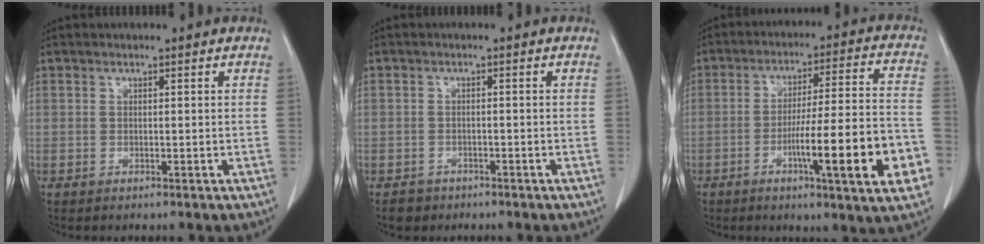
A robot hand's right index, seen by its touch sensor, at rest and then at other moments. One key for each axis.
{"total": 2.2, "fx": -1.5, "fy": 1.6, "fz": 0.0, "tx": -0.008, "ty": 0.006, "tz": -0.023}
{"total": 16.9, "fx": -5.8, "fy": 0.8, "fz": 15.8, "tx": -0.207, "ty": 0.003, "tz": -0.080}